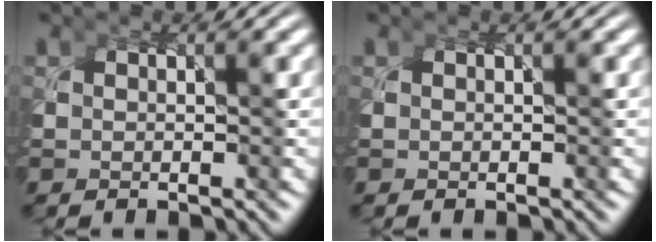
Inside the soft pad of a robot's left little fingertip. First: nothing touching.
{"total": 0.0}